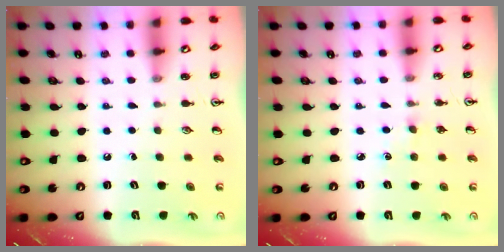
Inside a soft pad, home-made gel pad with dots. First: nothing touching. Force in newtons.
{"total": 2.0, "press": 2.0, "slide": 0.3}